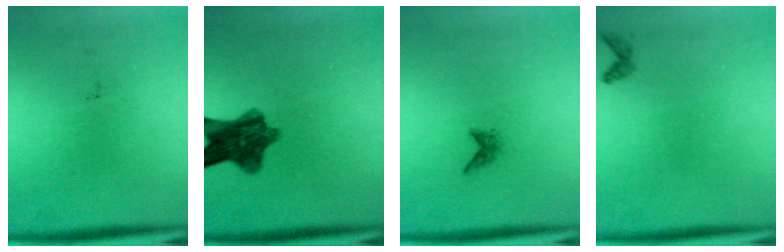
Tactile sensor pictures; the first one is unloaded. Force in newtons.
{"total": 8.6}
{"total": 0.8}
{"total": 0.7}